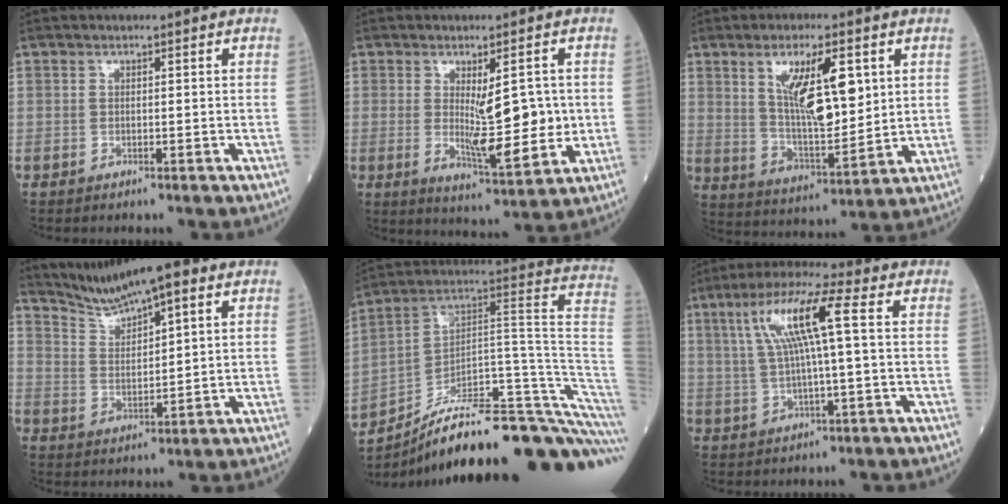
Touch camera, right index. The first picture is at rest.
{"total": 9.3, "force": [0.4, 2.4, 8.9], "torque": [-0.141, -0.018, 0.015]}
{"total": 12.4, "force": [4.3, 3.3, 11.1], "torque": [-0.211, -0.003, 0.085]}
{"total": 8.9, "force": [7.1, 1.3, 5.2], "torque": [-0.103, 0.019, 0.134]}
{"total": 30.5, "force": [-23.3, 3.5, 19.4], "torque": [-0.181, 0.039, -0.340]}
{"total": 11.1, "force": [2.6, 0.9, 10.8], "torque": [-0.216, 0.021, 0.048]}